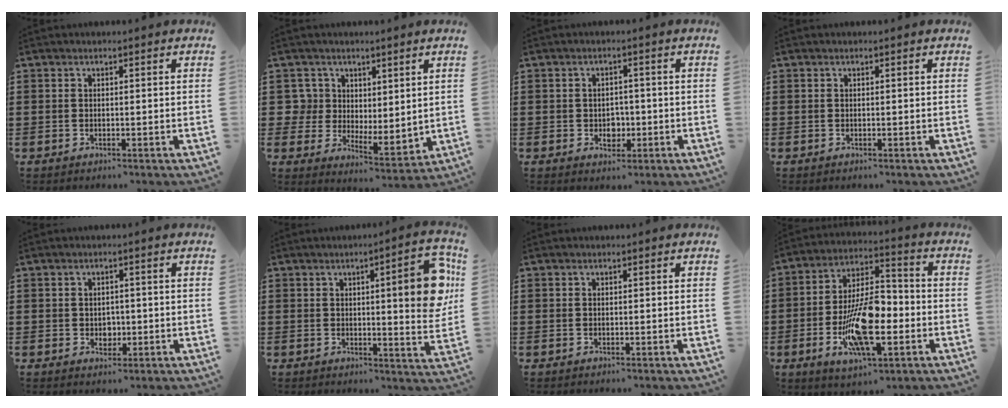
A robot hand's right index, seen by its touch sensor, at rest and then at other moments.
{"total": 5.4, "force": [3.2, 4.4, 0.3], "torque": [-0.038, -0.003, 0.066]}
{"total": 2.6, "force": [-0.6, 2.2, 1.3], "torque": [-0.023, 0.001, -0.017]}
{"total": 0.0}
{"total": 1.9, "force": [-0.2, 1.7, 0.9], "torque": [-0.014, 0.004, -0.009]}
{"total": 9.7, "force": [2.6, 1.8, 9.2], "torque": [-0.127, -0.011, 0.035]}
{"total": 0.0}
{"total": 14.0, "force": [-4.1, 5.7, 12.1], "torque": [-0.229, -0.001, -0.072]}